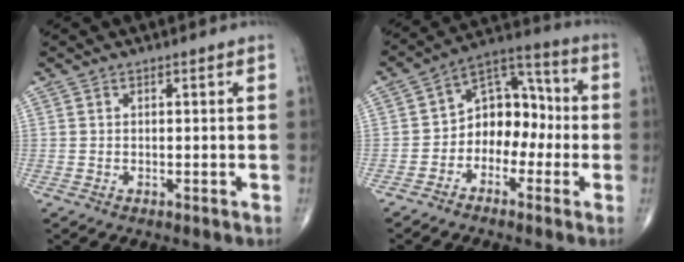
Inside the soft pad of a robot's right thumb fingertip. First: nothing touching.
{"total": 10.7, "force": [-2.2, 7.8, 7.0], "torque": [-0.068, 0.049, -0.053]}